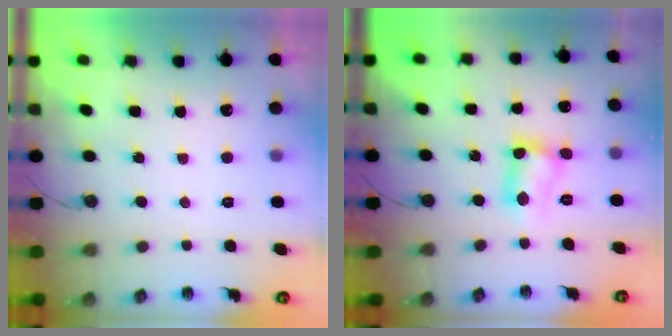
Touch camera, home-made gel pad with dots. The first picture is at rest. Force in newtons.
{"total": 7.9, "press": 7.9, "slide": 0.4}